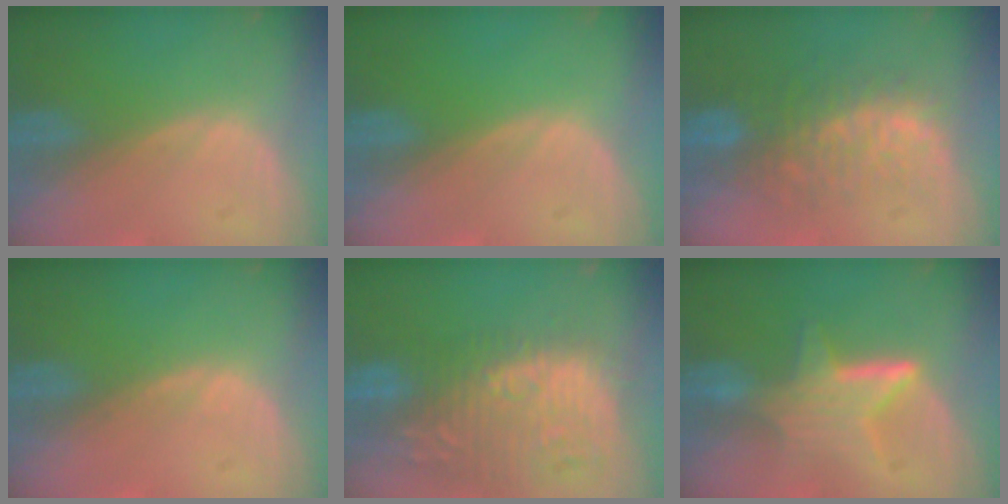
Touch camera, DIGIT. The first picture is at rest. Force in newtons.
{"total": 0.0}
{"total": 9.5, "press": 8.5, "slide": 4.2}
{"total": 0.5, "press": 0.5, "slide": 0.1}
{"total": 12.9, "press": 11.7, "slide": 5.4}
{"total": 6.4, "press": 6.0, "slide": 2.3}